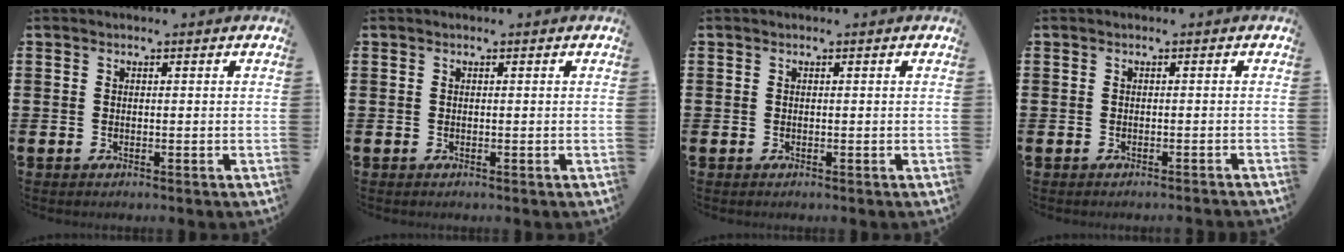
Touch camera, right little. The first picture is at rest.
{"total": 0.0}
{"total": 0.0}
{"total": 0.5, "force": [-0.5, -0.2, 0.1], "torque": [0.000, -0.001, -0.011]}